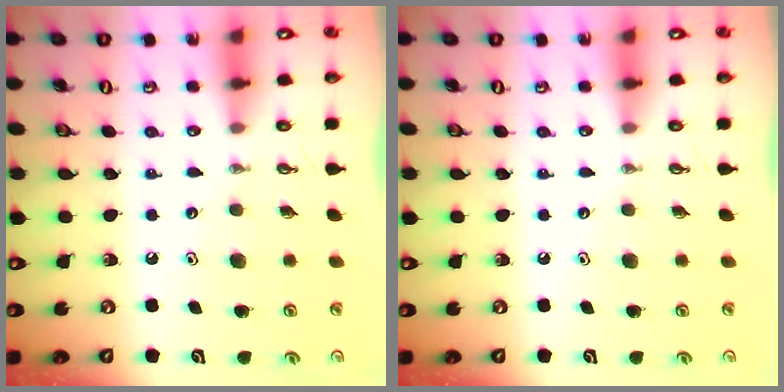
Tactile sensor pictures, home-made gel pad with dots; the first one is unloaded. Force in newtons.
{"total": 0.0}